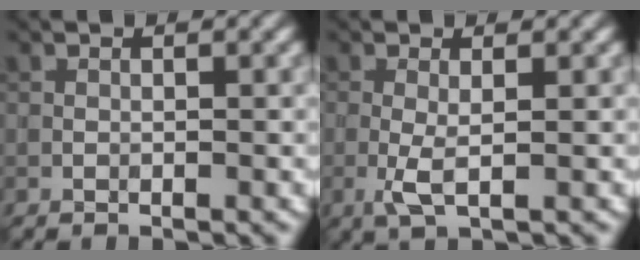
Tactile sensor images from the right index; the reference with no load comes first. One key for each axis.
{"total": 2.0, "fx": -0.2, "fy": 0.4, "fz": 2.0, "tx": -0.045, "ty": -0.002, "tz": -0.007}